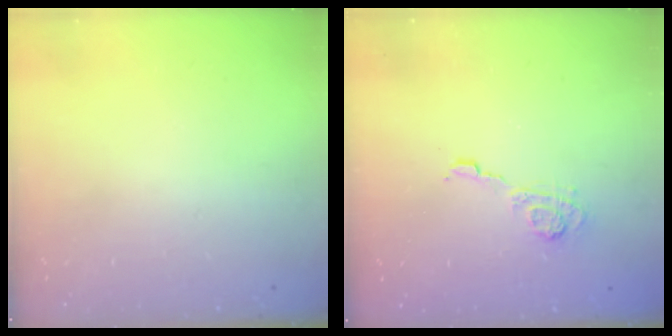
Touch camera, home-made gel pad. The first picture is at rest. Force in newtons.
{"total": 5.8, "press": 5.7, "slide": 0.8}